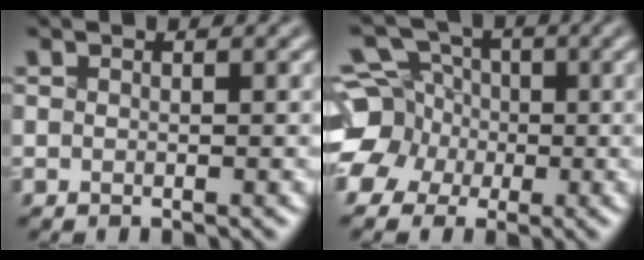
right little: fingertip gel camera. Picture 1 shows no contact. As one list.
[{"total": 9.2, "force": [-1.3, 8.3, 3.8], "torque": [-0.109, 0.027, -0.056]}]